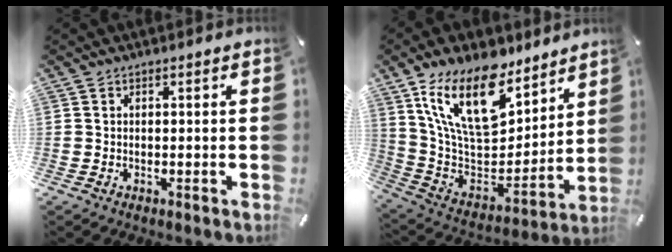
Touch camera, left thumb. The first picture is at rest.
{"total": 21.4, "force": [13.1, 11.1, 12.8], "torque": [-0.240, -0.079, 0.232]}